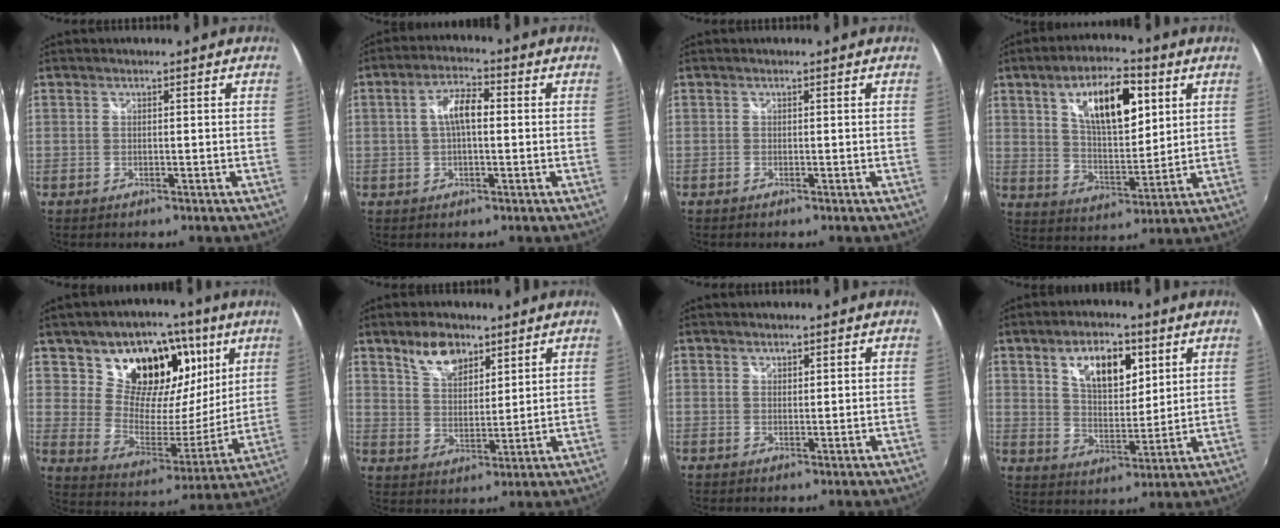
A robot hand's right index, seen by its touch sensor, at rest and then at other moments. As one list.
[{"total": 5.6, "force": [0.2, 2.4, 5.0], "torque": [-0.096, 0.014, 0.003]}, {"total": 0.0}, {"total": 14.6, "force": [5.8, 6.2, 11.9], "torque": [-0.194, 0.016, 0.102]}, {"total": 19.8, "force": [10.3, 13.6, 10.1], "torque": [-0.177, 0.010, 0.181]}, {"total": 7.7, "force": [5.3, 3.9, 4.0], "torque": [-0.067, 0.010, 0.099]}, {"total": 0.8, "force": [0.6, 0.5, 0.0], "torque": [0.001, 0.001, 0.010]}, {"total": 10.7, "force": [4.9, 5.6, 7.7], "torque": [-0.126, 0.010, 0.086]}]